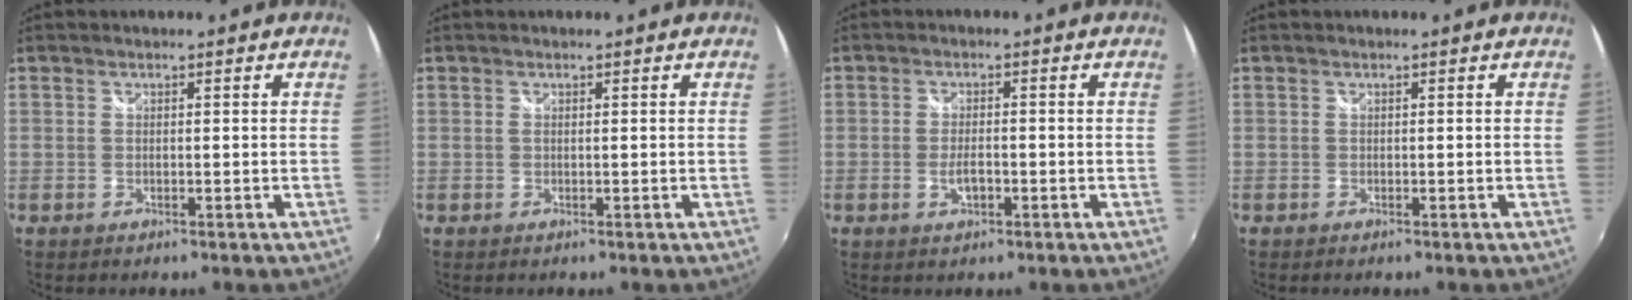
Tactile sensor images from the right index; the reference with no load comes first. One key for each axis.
{"total": 0.0}
{"total": 3.0, "fx": -1.2, "fy": 1.3, "fz": 2.5, "tx": -0.048, "ty": -0.002, "tz": -0.020}
{"total": 0.0}